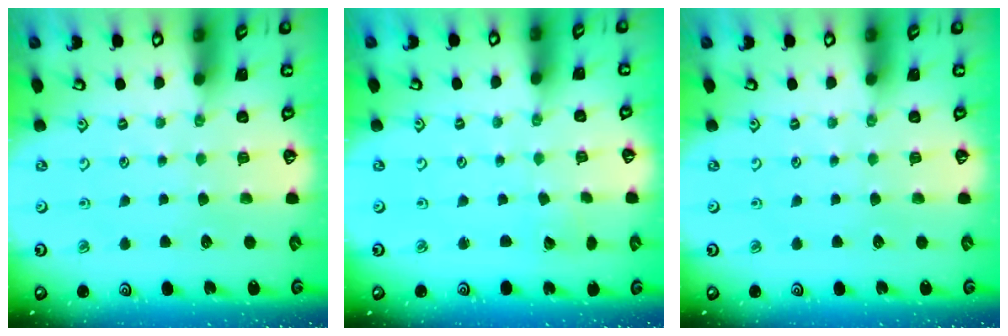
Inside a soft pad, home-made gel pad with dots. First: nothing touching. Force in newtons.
{"total": 1.8, "press": 1.8, "slide": 0.2}
{"total": 0.0}